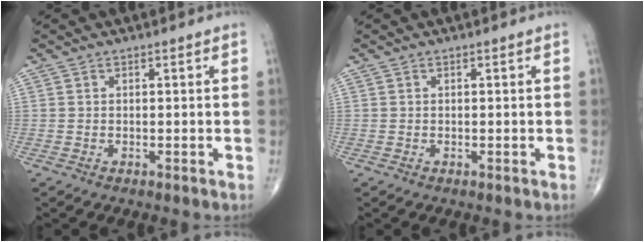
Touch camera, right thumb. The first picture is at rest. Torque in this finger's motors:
{"motor_torque": [-0.24, 0.22, -0.07, -0.01, 0.01]}